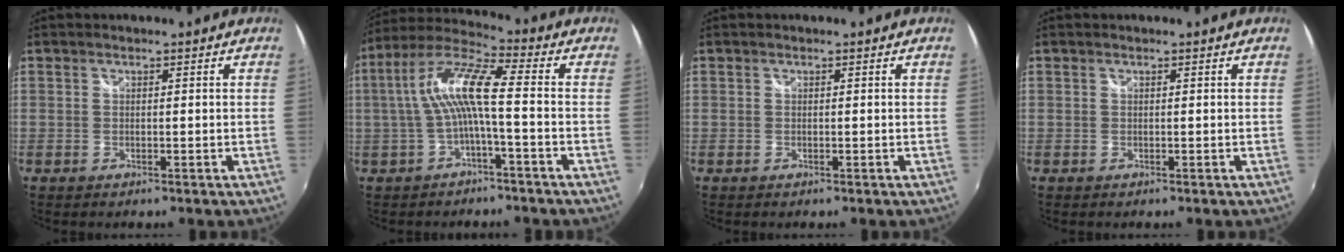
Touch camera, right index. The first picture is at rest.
{"total": 10.4, "force": [-1.1, 1.3, 10.2], "torque": [-0.212, 0.019, -0.021]}
{"total": 0.0}
{"total": 0.0}